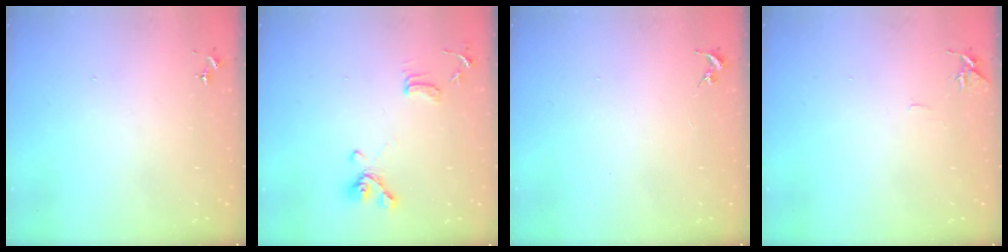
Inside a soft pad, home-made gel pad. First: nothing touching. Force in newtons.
{"total": 12.0, "press": 11.8, "slide": 2.0}
{"total": 0.0}
{"total": 5.8, "press": 5.7, "slide": 0.7}